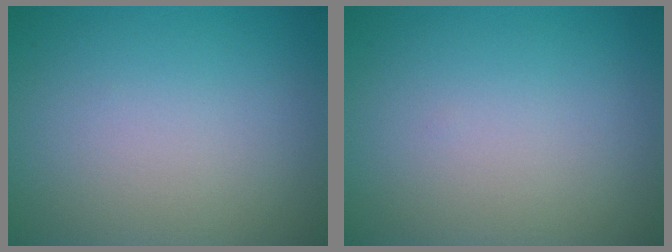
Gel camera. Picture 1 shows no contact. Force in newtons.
{"total": 0.0}